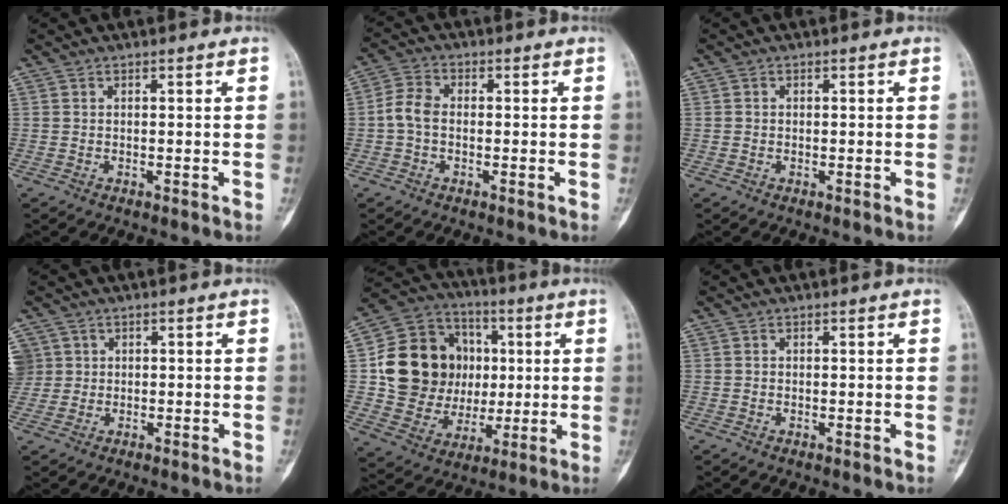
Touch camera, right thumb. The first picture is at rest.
{"total": 4.7, "force": [-0.7, 3.2, 3.4], "torque": [-0.065, 0.014, -0.022]}
{"total": 0.5, "force": [-0.1, 0.5, 0.1], "torque": [-0.001, 0.003, -0.002]}
{"total": 5.1, "force": [1.1, 4.9, 0.7], "torque": [0.003, 0.019, 0.023]}
{"total": 20.5, "force": [2.1, 17.1, 11.0], "torque": [-0.156, 0.021, 0.054]}
{"total": 0.0}